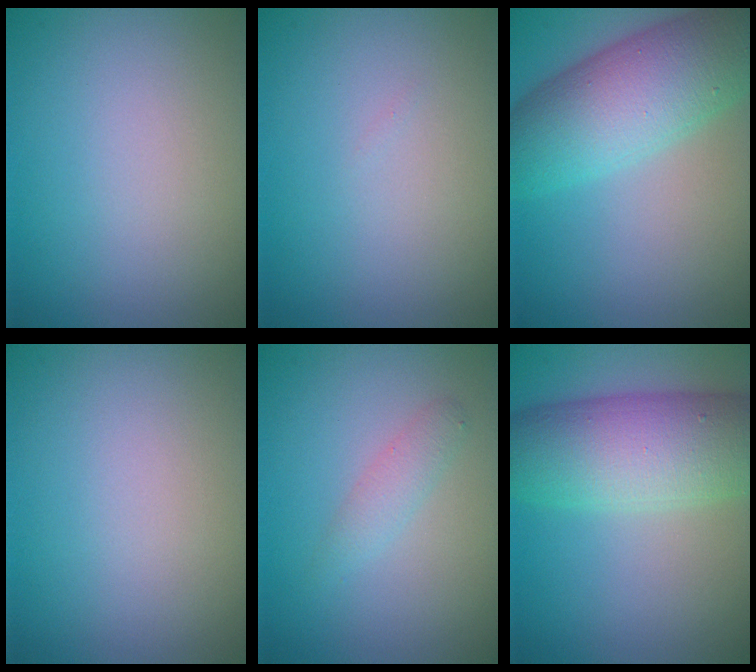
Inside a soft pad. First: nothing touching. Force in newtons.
{"total": 0.0}
{"total": 8.6, "press": 8.6, "slide": 0.3}
{"total": 0.0}
{"total": 1.4, "press": 1.4, "slide": 0.0}
{"total": 8.7, "press": 8.7, "slide": 0.2}